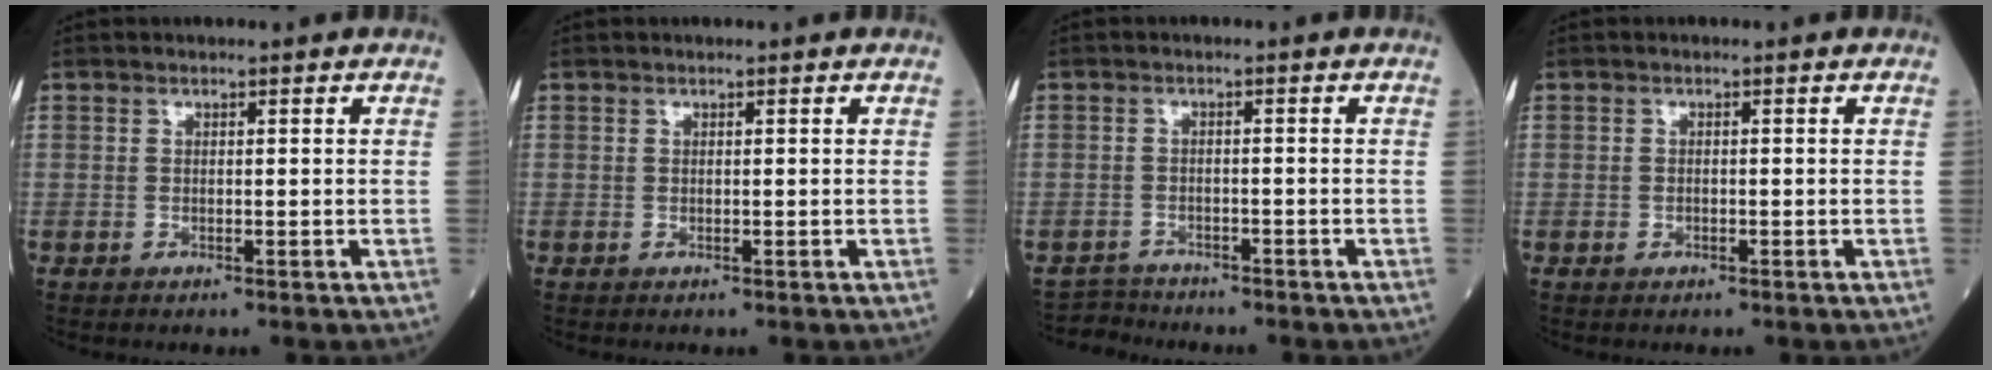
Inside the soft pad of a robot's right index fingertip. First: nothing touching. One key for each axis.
{"total": 0.0}
{"total": 3.9, "fx": -3.5, "fy": 1.5, "fz": -0.9, "tx": 0.012, "ty": -0.005, "tz": -0.062}
{"total": 1.1, "fx": -0.4, "fy": 0.9, "fz": 0.6, "tx": -0.022, "ty": 0.006, "tz": -0.005}